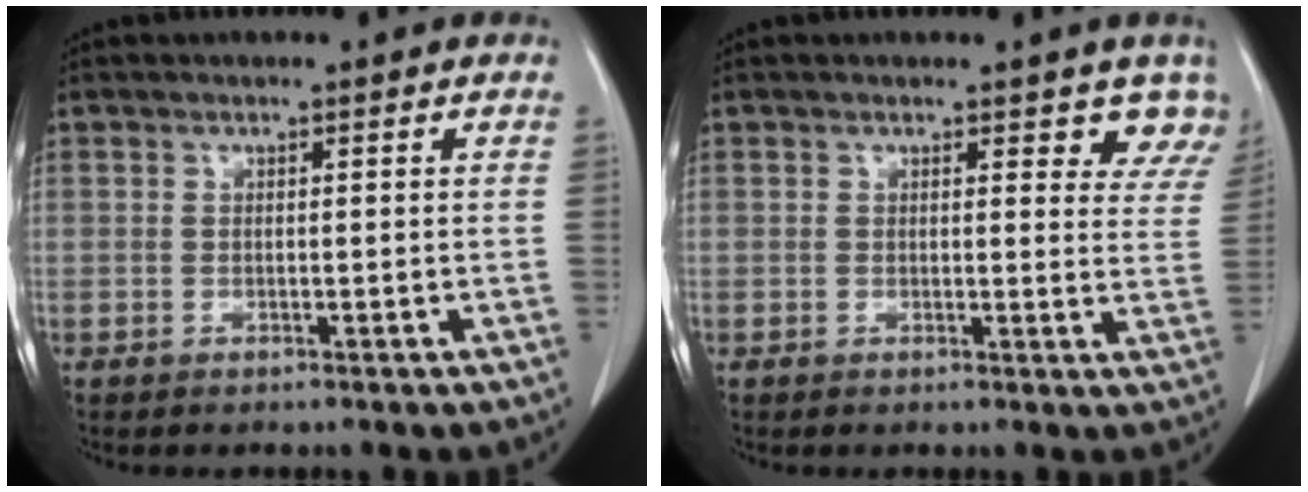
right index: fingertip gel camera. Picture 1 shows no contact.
{"total": 4.8, "force": [4.2, 2.0, 1.2], "torque": [0.010, -0.016, 0.029]}